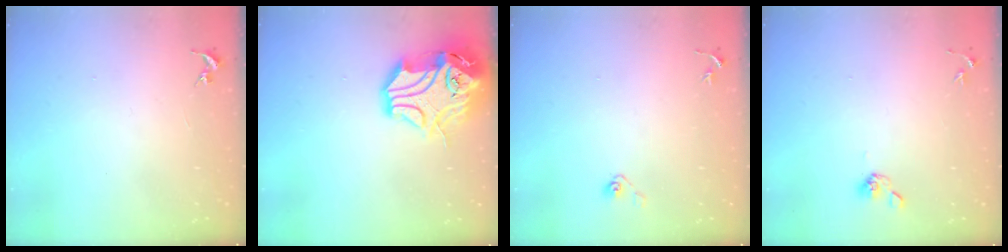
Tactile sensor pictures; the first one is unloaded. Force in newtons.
{"total": 17.9, "press": 17.7, "slide": 2.6}
{"total": 3.9, "press": 3.3, "slide": 2.1}
{"total": 5.8, "press": 5.5, "slide": 1.8}